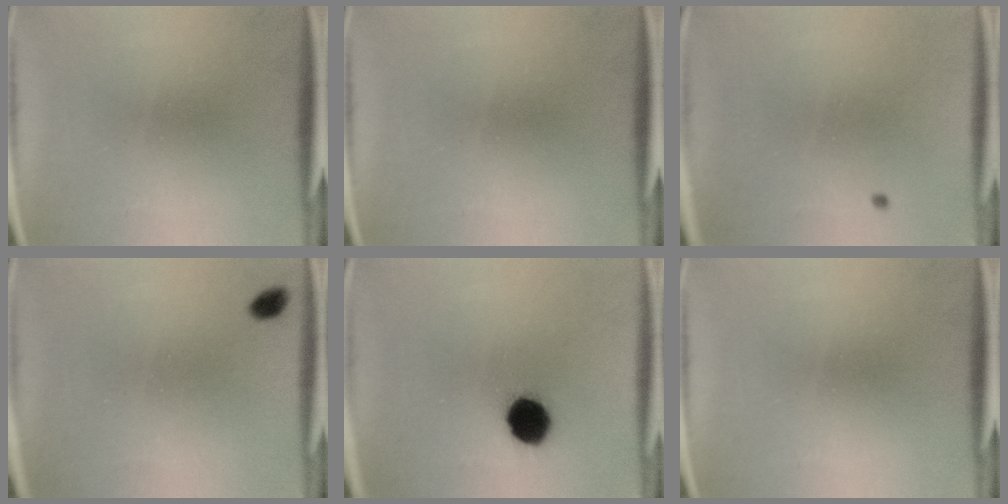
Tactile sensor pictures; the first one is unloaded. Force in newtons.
{"total": 0.0}
{"total": 0.6}
{"total": 2.0}
{"total": 9.7}
{"total": 0.0}